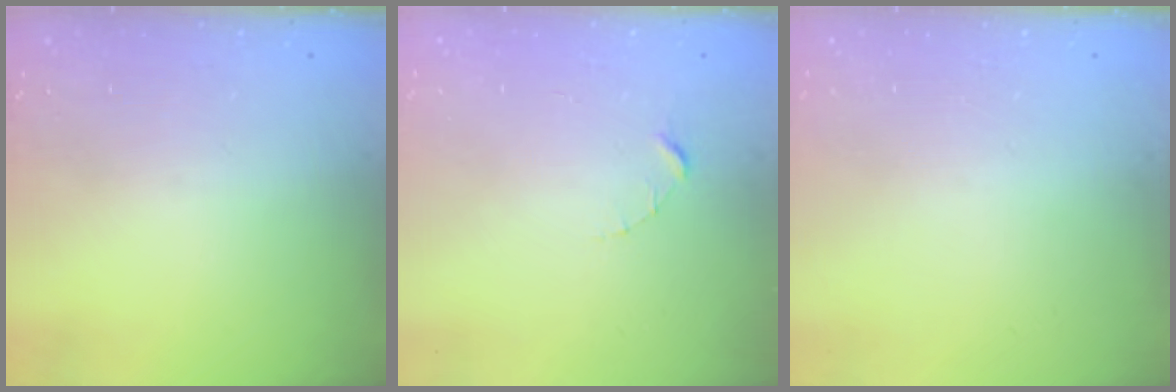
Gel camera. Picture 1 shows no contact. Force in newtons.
{"total": 1.5, "press": 1.5, "slide": 0.2}
{"total": 0.0}